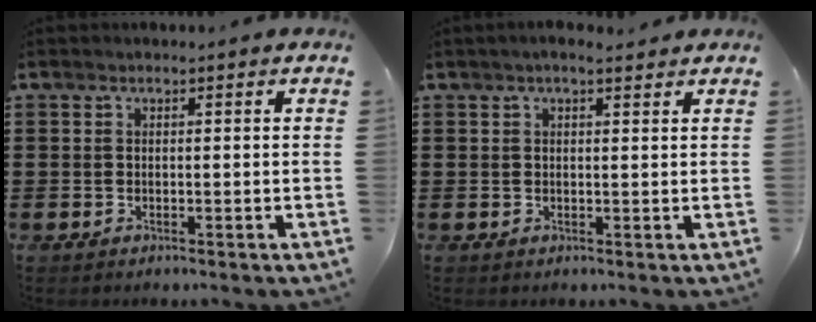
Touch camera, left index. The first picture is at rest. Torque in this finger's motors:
{"motor_torque": [0.18, -0.19, 0.08, 0.01]}